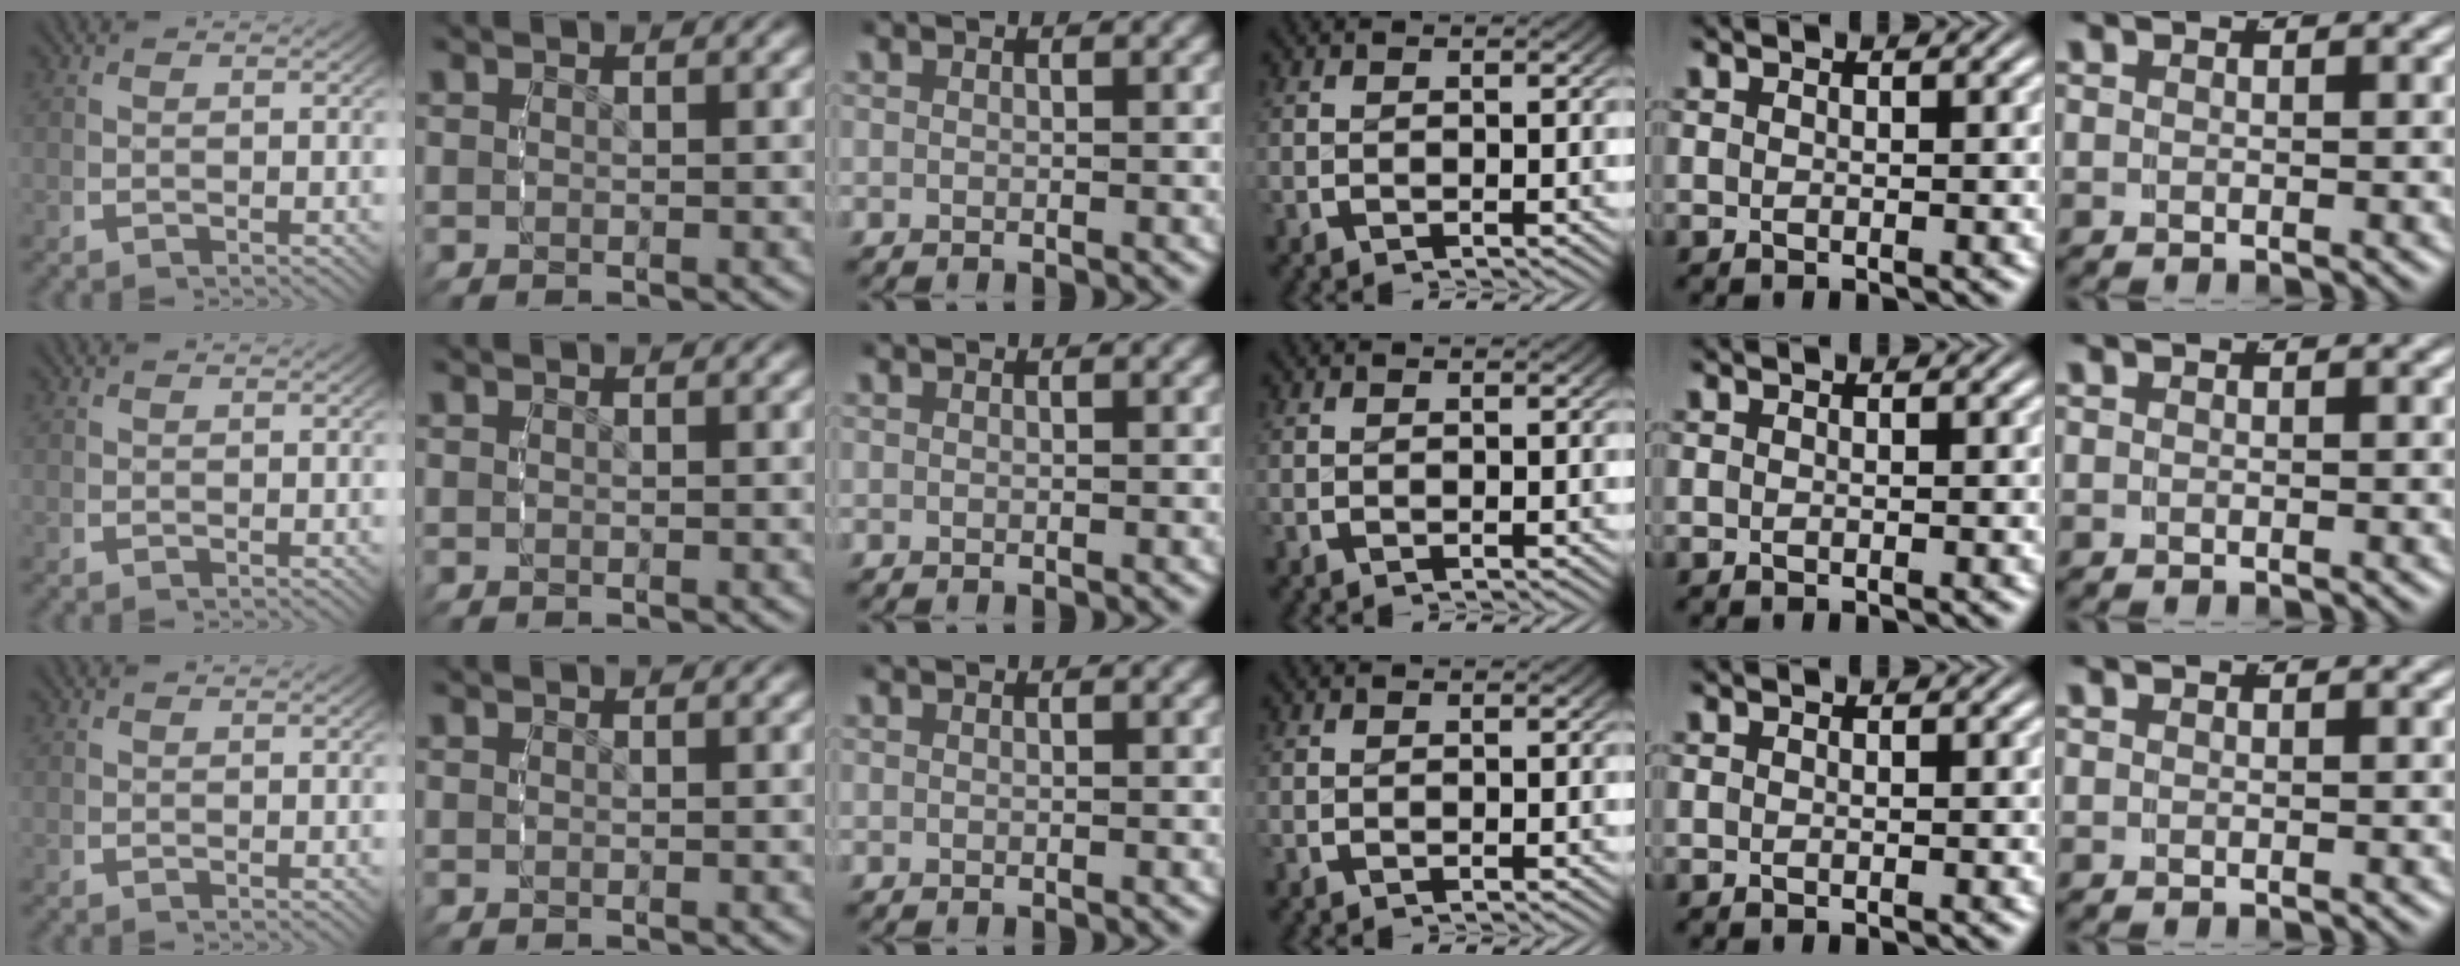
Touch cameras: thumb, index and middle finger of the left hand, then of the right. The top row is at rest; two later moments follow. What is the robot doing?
{"motion": "grasp_and_lifting", "object": "dispenser bottle"}